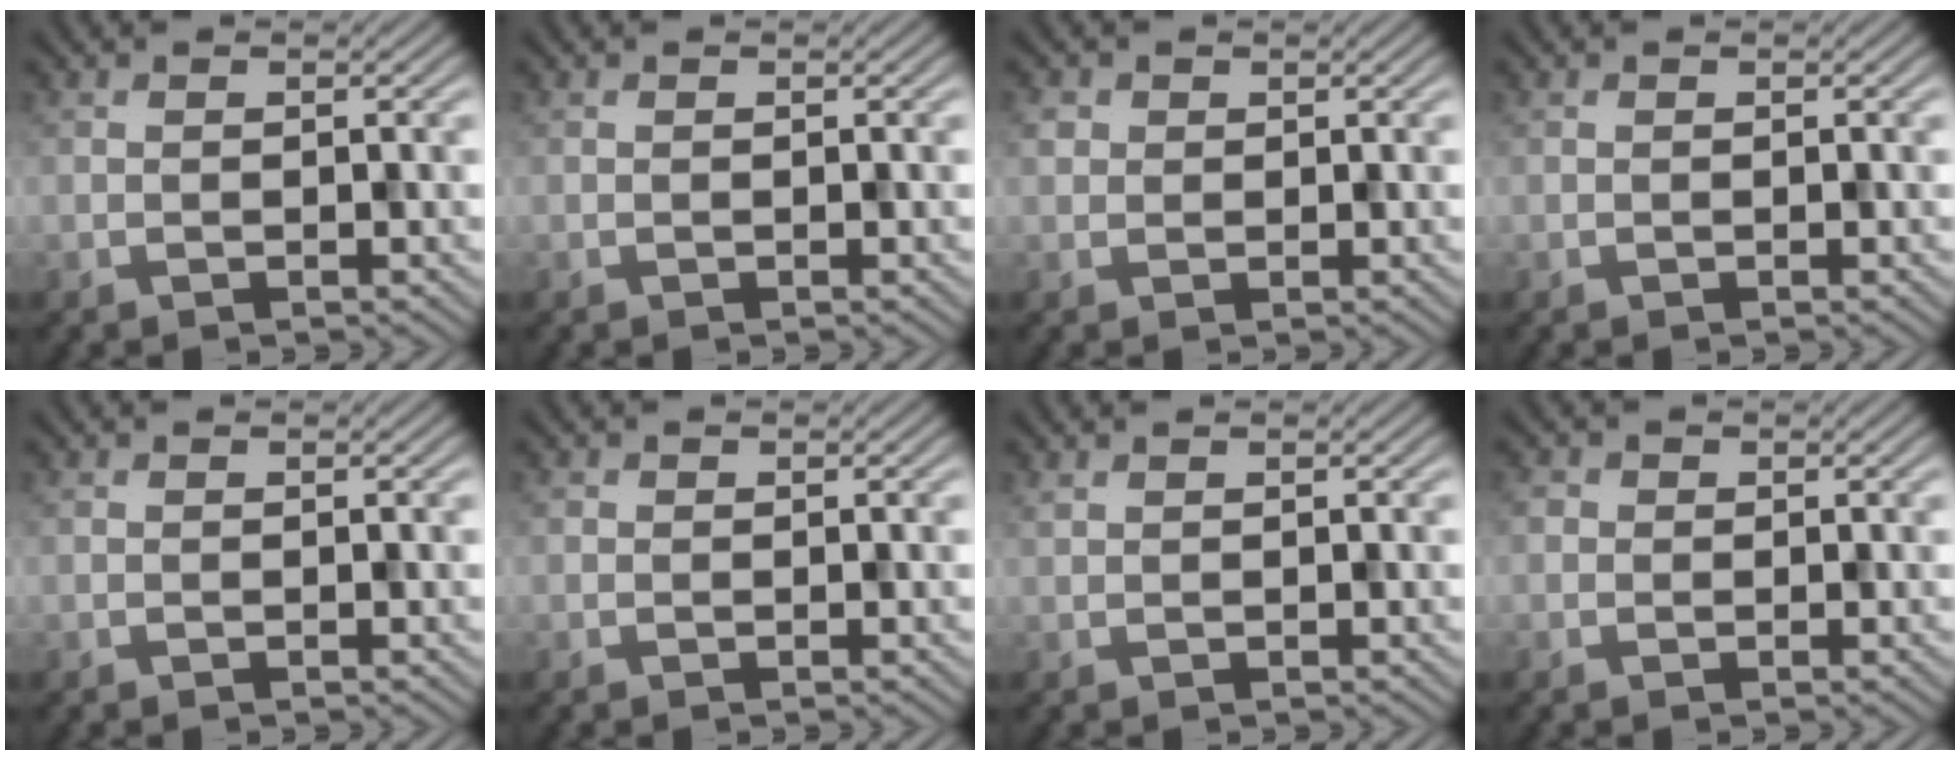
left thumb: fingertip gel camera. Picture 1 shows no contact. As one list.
[{"total": 0.0}, {"total": 1.7, "force": [0.5, 1.5, 0.5], "torque": [-0.013, 0.000, 0.008]}, {"total": 0.0}, {"total": 0.0}, {"total": 0.5, "force": [0.0, 0.5, 0.1], "torque": [0.002, -0.003, -0.003]}, {"total": 0.5, "force": [0.5, 0.1, 0.2], "torque": [-0.008, 0.002, 0.010]}, {"total": 1.4, "force": [0.1, 1.3, 0.3], "torque": [-0.007, -0.001, -0.003]}]